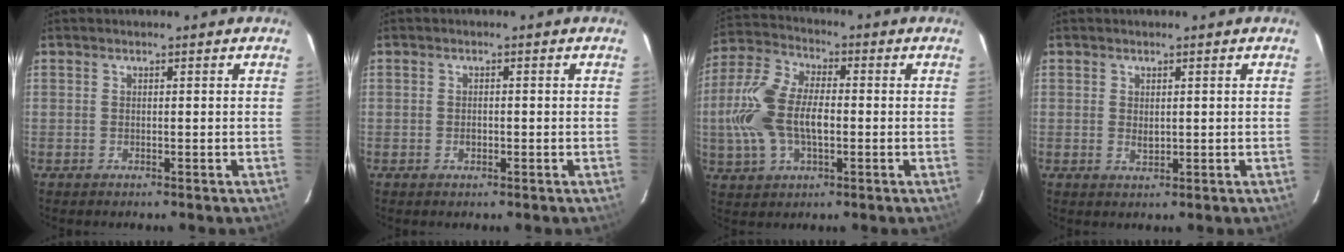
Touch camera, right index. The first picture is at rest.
{"total": 1.3, "force": [-0.4, 1.0, 0.7], "torque": [-0.012, 0.001, -0.007]}
{"total": 14.5, "force": [-1.6, 7.9, 12.0], "torque": [-0.266, 0.012, -0.031]}
{"total": 1.8, "force": [0.1, 1.2, 1.3], "torque": [-0.020, -0.002, 0.005]}